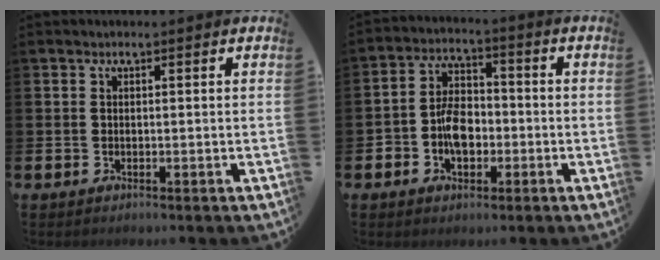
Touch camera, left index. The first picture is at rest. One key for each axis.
{"total": 5.7, "fx": -1.3, "fy": 3.8, "fz": 4.0, "tx": -0.071, "ty": 0.013, "tz": -0.025}